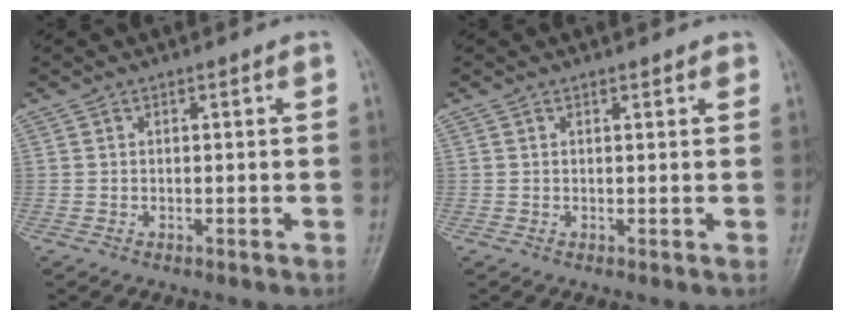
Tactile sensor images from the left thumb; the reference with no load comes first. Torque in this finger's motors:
{"motor_torque": [-0.20, 0.00, -0.15, 0.01, 0.02]}